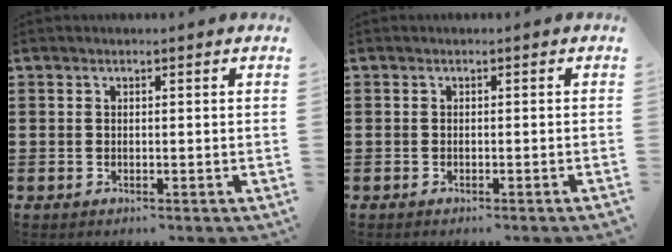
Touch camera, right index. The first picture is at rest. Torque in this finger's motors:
{"motor_torque": [1.04, 1.09, 0.03, 0.02]}